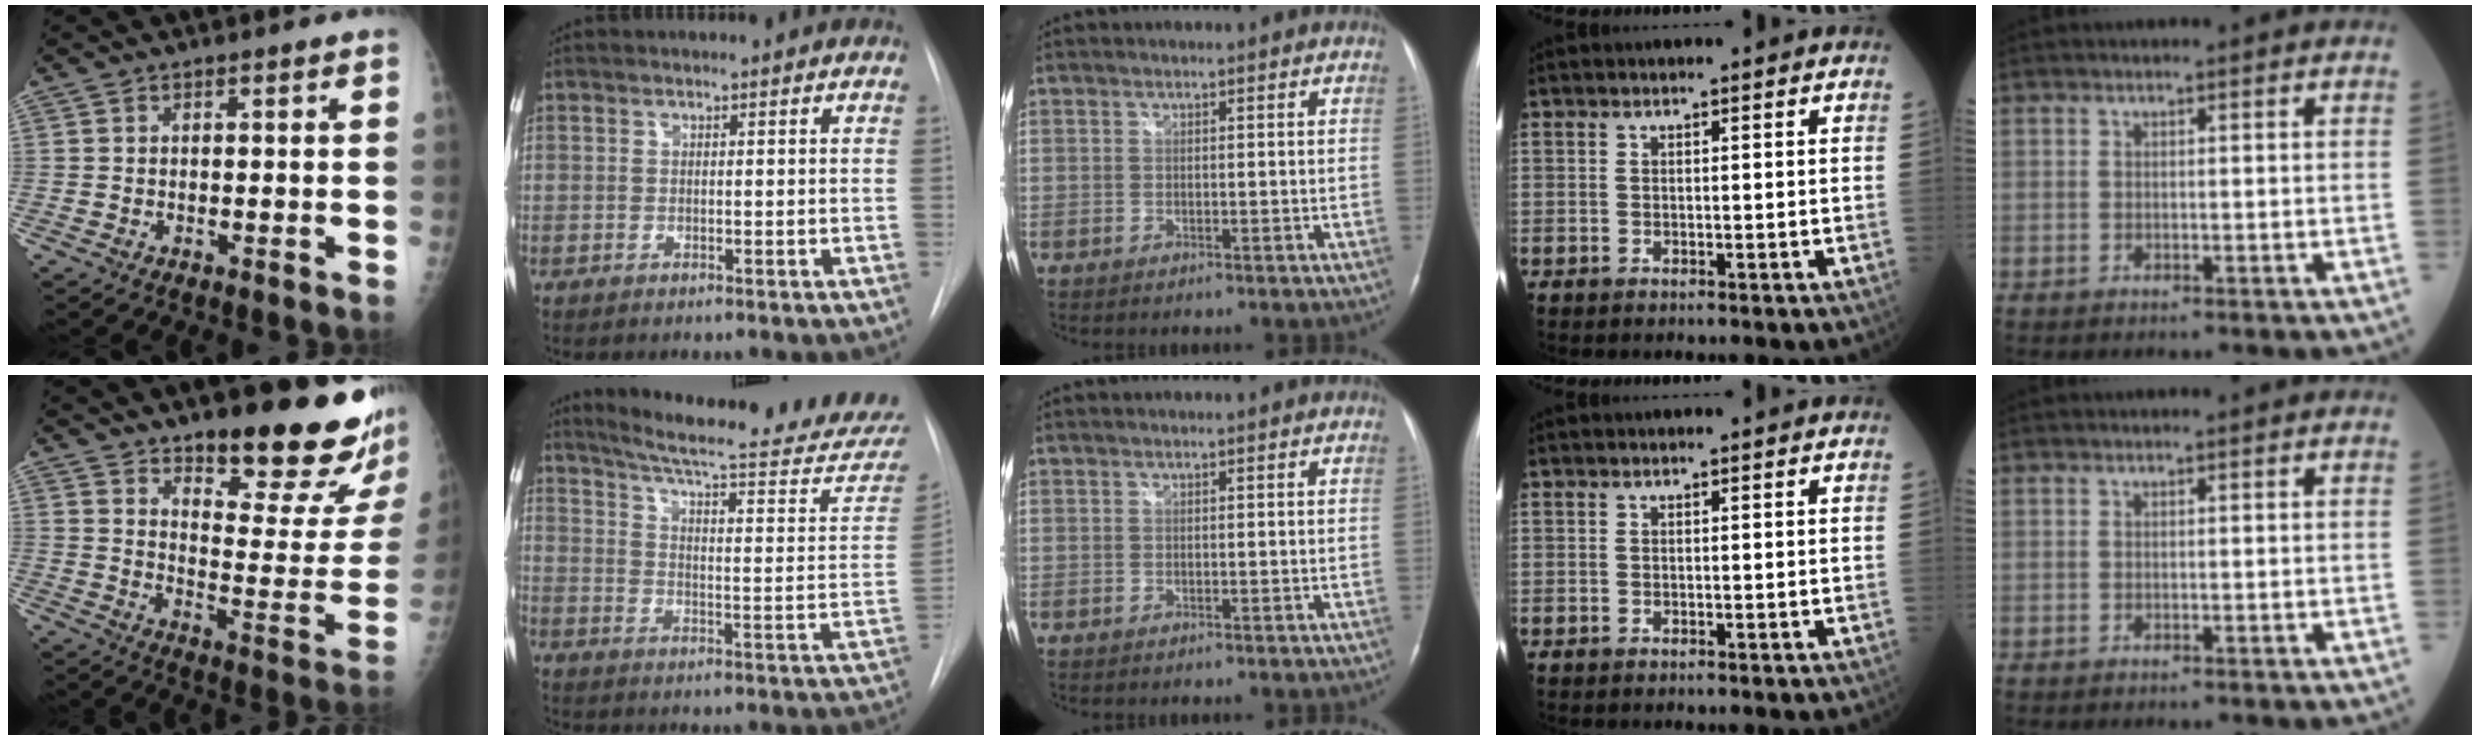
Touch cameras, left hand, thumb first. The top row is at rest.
{"thumb": {"total": 21.4, "force": [15.6, 5.3, 13.6], "torque": [-0.147, -0.119, 0.217]}, "index": {"total": 24.6, "force": [22.3, 2.2, 10.0], "torque": [-0.142, -0.087, 0.279]}}